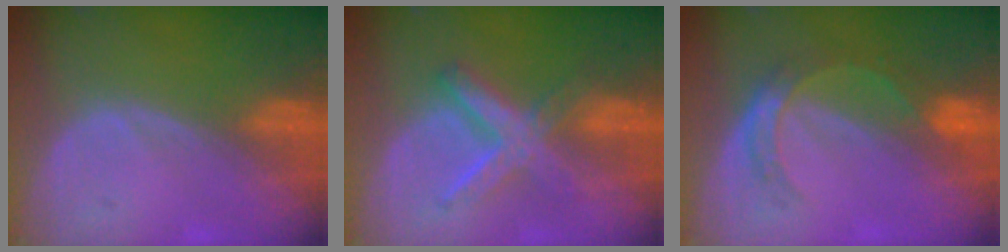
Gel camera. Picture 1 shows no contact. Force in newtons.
{"total": 6.6, "press": 6.6, "slide": 0.2}
{"total": 5.3, "press": 4.8, "slide": 2.2}